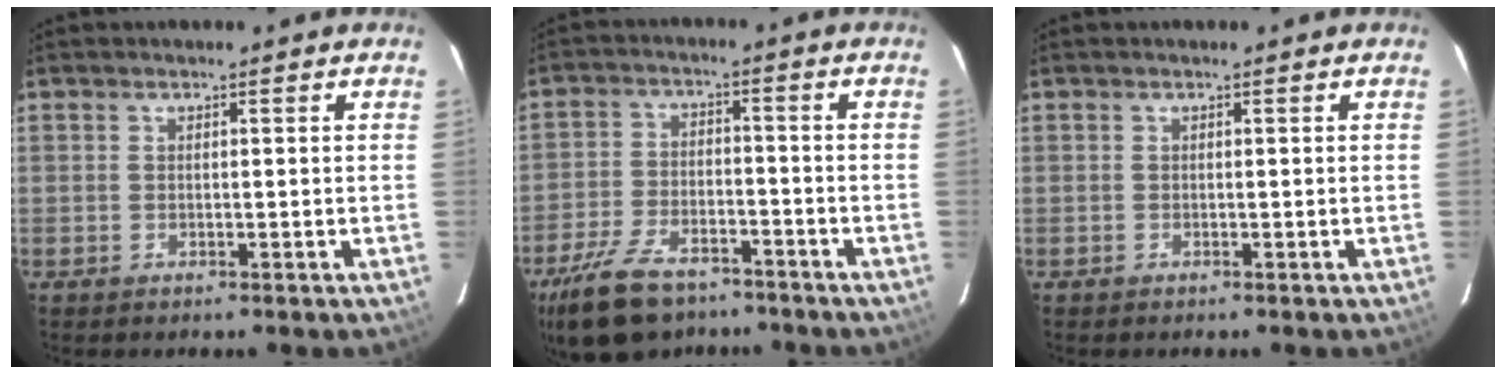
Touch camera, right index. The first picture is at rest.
{"total": 14.9, "force": [-10.8, 7.2, 7.2], "torque": [-0.170, -0.012, -0.185]}
{"total": 0.0}